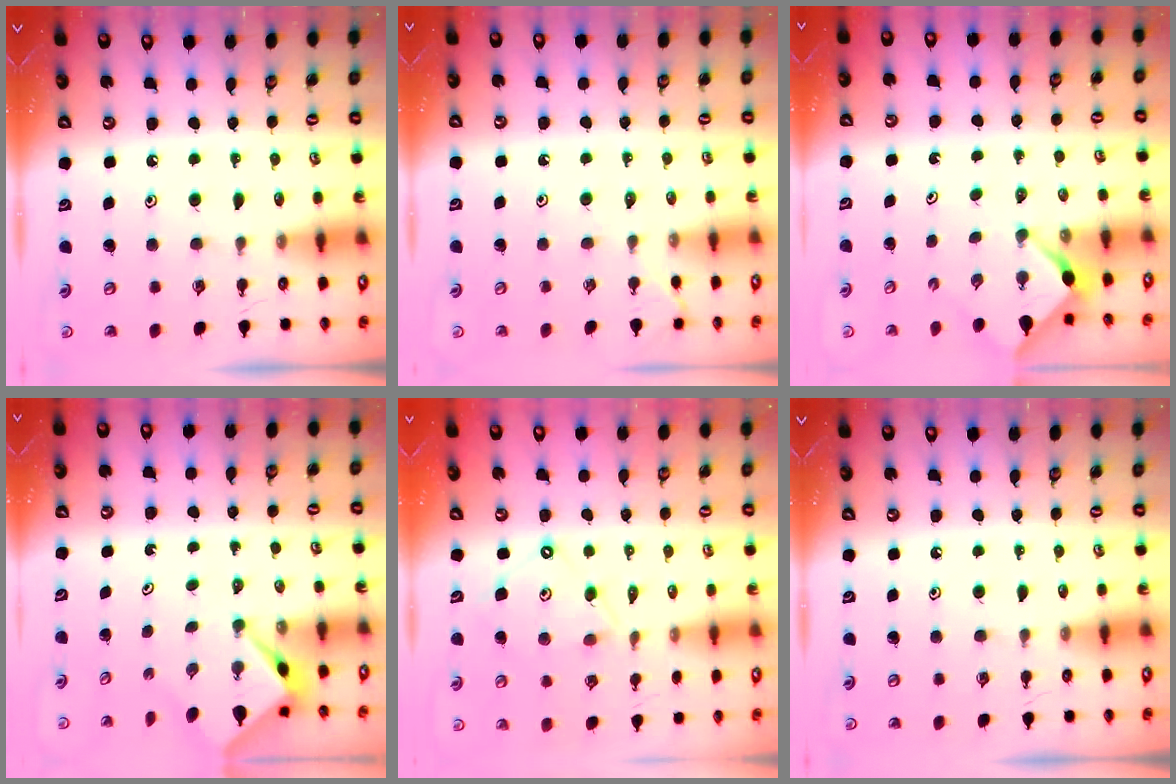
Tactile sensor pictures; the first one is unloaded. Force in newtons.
{"total": 2.4, "press": 2.4, "slide": 0.5}
{"total": 2.6, "press": 2.6, "slide": 0.3}
{"total": 2.6, "press": 2.6, "slide": 0.2}
{"total": 8.3, "press": 8.2, "slide": 0.7}
{"total": 0.0}